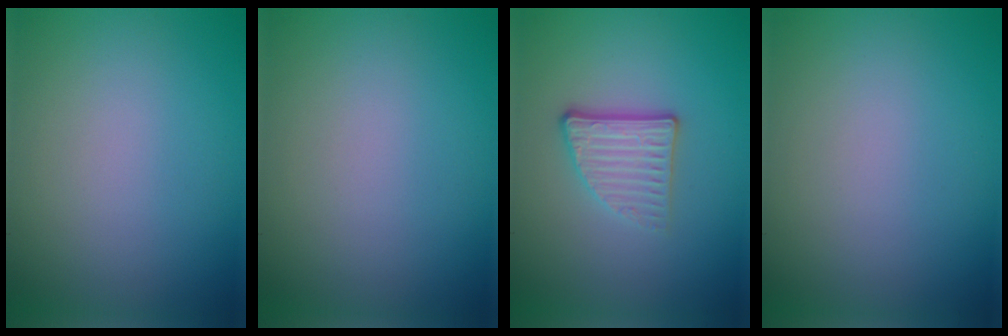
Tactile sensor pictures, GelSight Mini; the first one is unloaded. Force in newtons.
{"total": 0.0}
{"total": 3.4, "press": 2.7, "slide": 2.1}
{"total": 0.0}